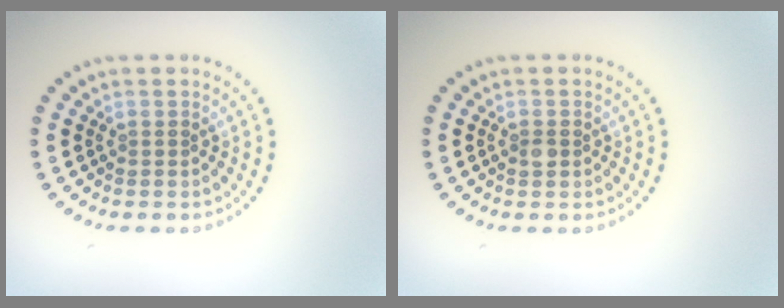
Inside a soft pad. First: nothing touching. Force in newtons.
{"total": 1.0, "press": 1.0, "slide": 0.0}